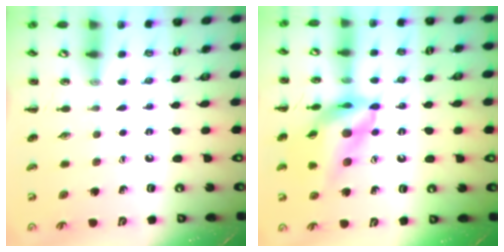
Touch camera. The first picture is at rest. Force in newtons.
{"total": 14.5, "press": 13.7, "slide": 4.8}